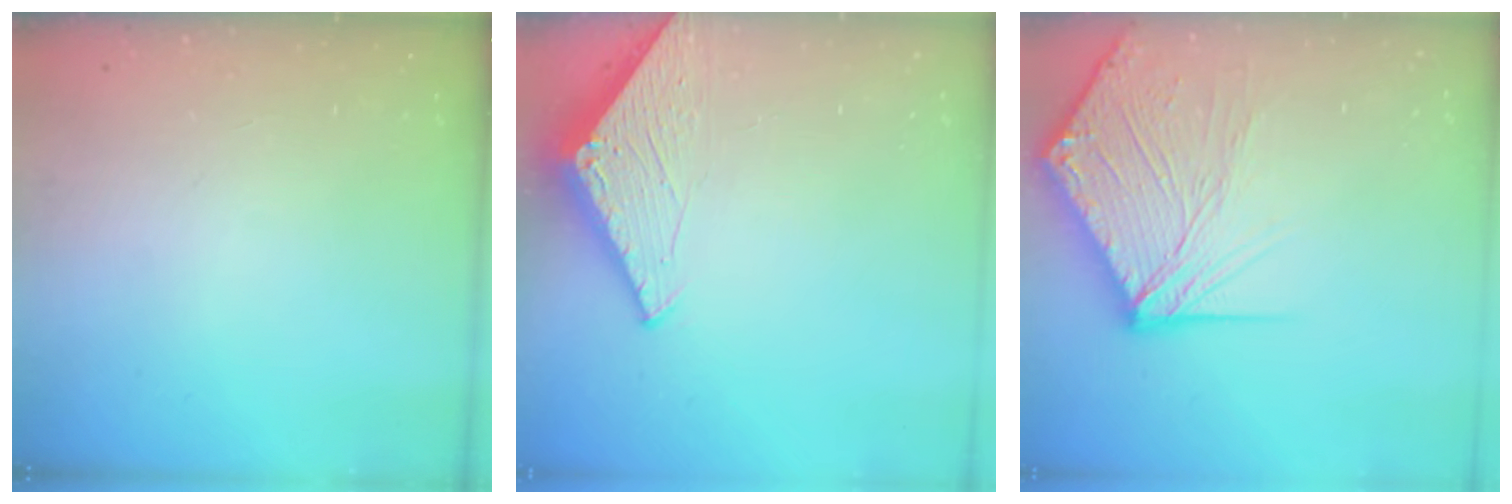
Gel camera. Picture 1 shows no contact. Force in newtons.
{"total": 2.8, "press": 2.8, "slide": 0.2}
{"total": 16.8, "press": 16.7, "slide": 2.3}